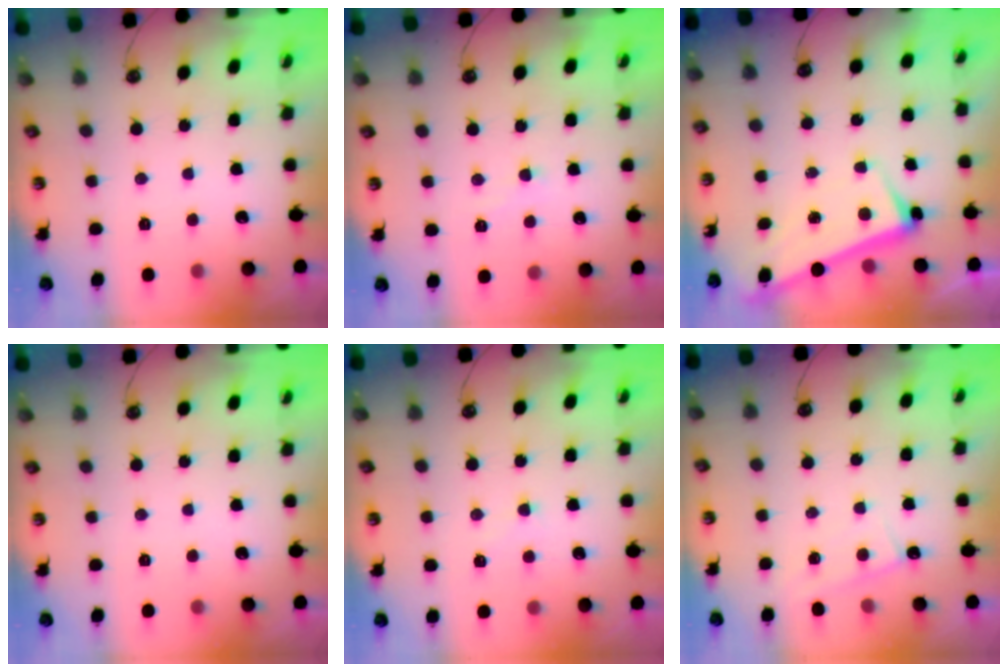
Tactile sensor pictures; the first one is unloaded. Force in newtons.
{"total": 3.4, "press": 3.4, "slide": 0.4}
{"total": 2.7, "press": 2.6, "slide": 0.7}
{"total": 0.0}
{"total": 1.3, "press": 1.2, "slide": 0.5}
{"total": 2.2, "press": 2.2, "slide": 0.2}